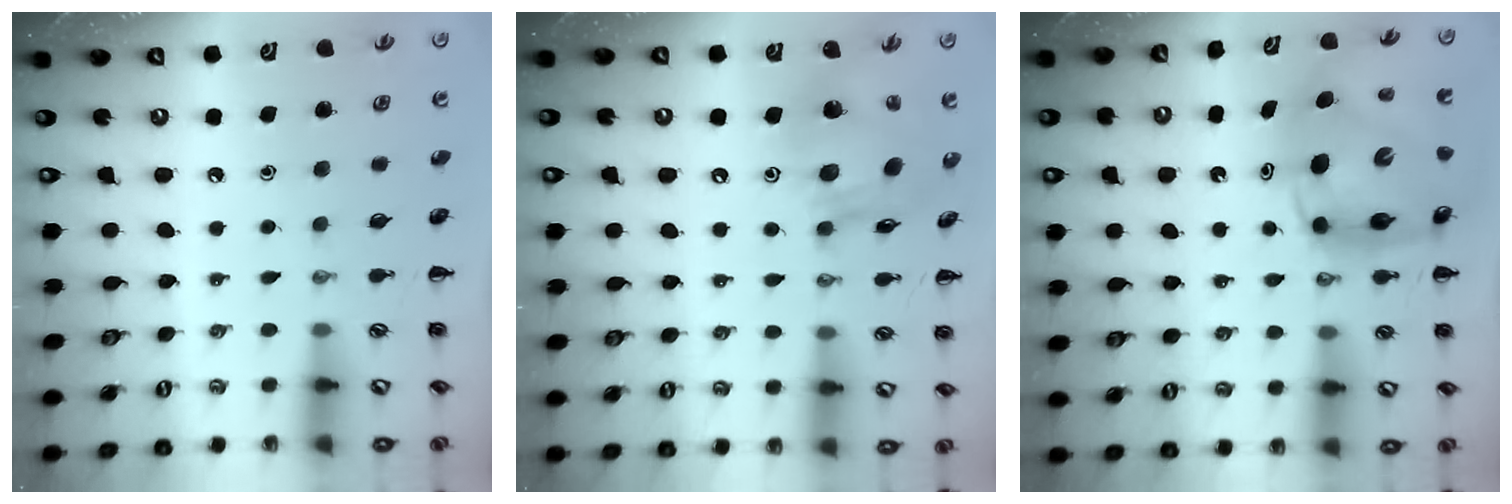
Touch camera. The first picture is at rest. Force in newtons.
{"total": 14.4, "press": 14.3, "slide": 2.2}
{"total": 8.3, "press": 7.9, "slide": 2.5}